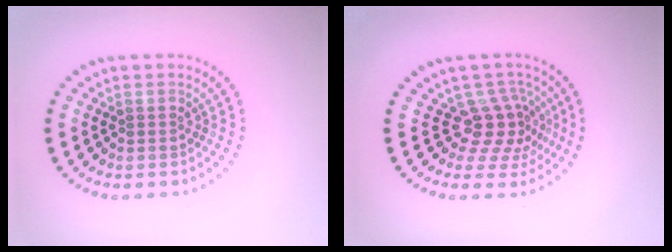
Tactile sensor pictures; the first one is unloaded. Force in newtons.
{"total": 3.6, "press": 2.6, "slide": 2.4}